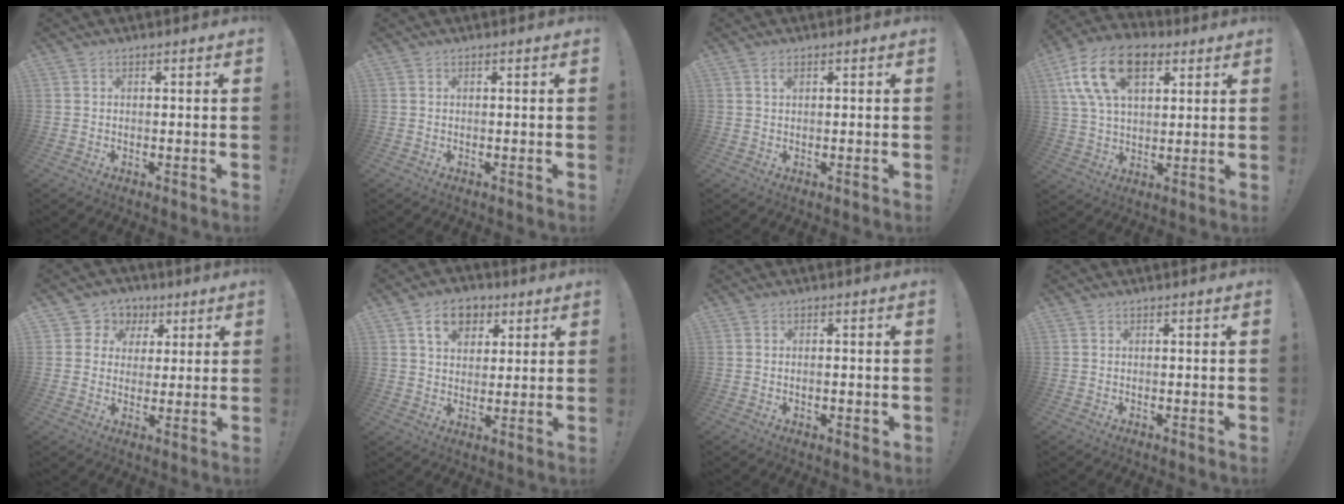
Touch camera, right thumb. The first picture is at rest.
{"total": 0.0}
{"total": 1.2, "force": [0.6, 0.5, 0.9], "torque": [-0.018, 0.003, 0.010]}
{"total": 18.4, "force": [8.1, 10.8, 12.5], "torque": [-0.236, -0.021, 0.144]}
{"total": 6.8, "force": [1.6, 6.5, 1.2], "torque": [-0.013, -0.010, 0.033]}
{"total": 11.9, "force": [5.5, 8.0, 6.9], "torque": [-0.103, -0.004, 0.103]}
{"total": 1.7, "force": [-0.4, 0.6, 1.5], "torque": [-0.023, 0.001, -0.008]}
{"total": 0.0}